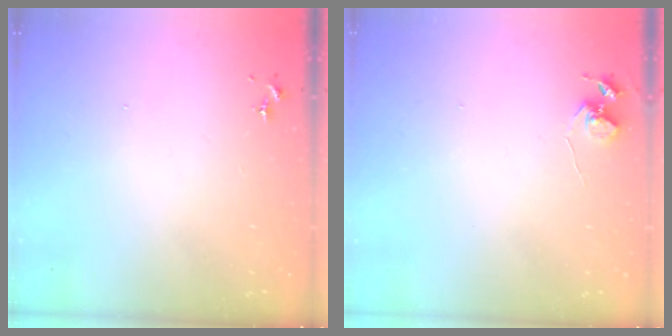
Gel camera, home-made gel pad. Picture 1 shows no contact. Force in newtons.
{"total": 5.6, "press": 5.6, "slide": 0.4}